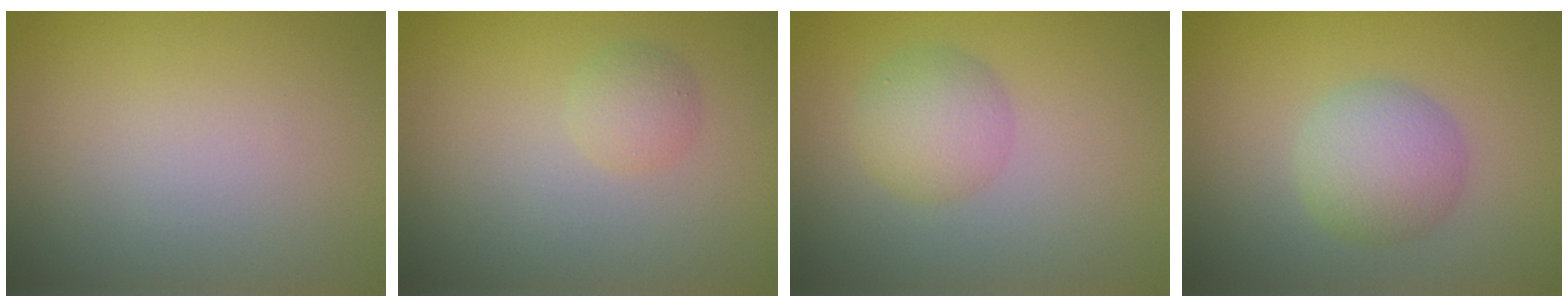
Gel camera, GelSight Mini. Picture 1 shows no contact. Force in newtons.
{"total": 1.5, "press": 1.5, "slide": 0.0}
{"total": 3.1, "press": 3.1, "slide": 0.0}
{"total": 3.9, "press": 3.9, "slide": 0.1}